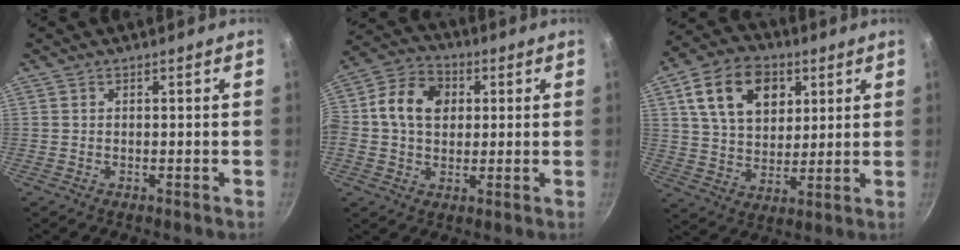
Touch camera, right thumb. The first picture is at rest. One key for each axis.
{"total": 12.0, "fx": 1.8, "fy": 9.1, "fz": 7.6, "tx": -0.118, "ty": 0.014, "tz": 0.009}
{"total": 15.7, "fx": 5.9, "fy": 10.9, "fz": 9.7, "tx": -0.139, "ty": -0.007, "tz": 0.097}